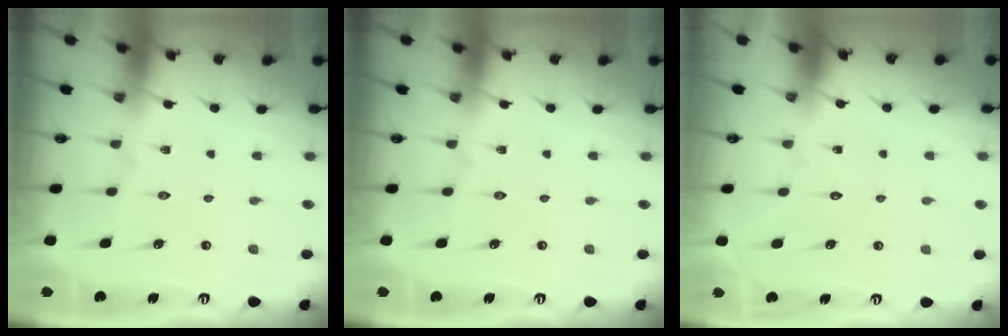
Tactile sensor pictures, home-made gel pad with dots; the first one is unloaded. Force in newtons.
{"total": 0.0}
{"total": 1.6, "press": 1.6, "slide": 0.1}